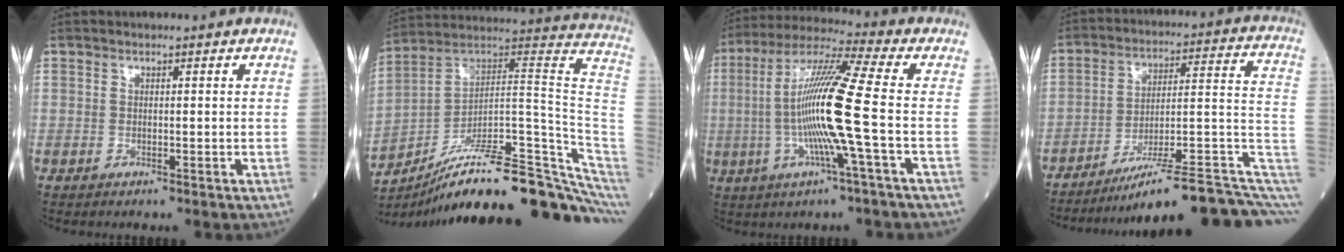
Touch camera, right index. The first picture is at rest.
{"total": 26.7, "force": [-19.5, 3.4, 18.0], "torque": [-0.148, 0.054, -0.288]}
{"total": 14.5, "force": [-1.8, -1.3, 14.3], "torque": [-0.280, 0.001, -0.045]}
{"total": 20.1, "force": [-13.9, 1.3, 14.5], "torque": [-0.130, 0.042, -0.200]}